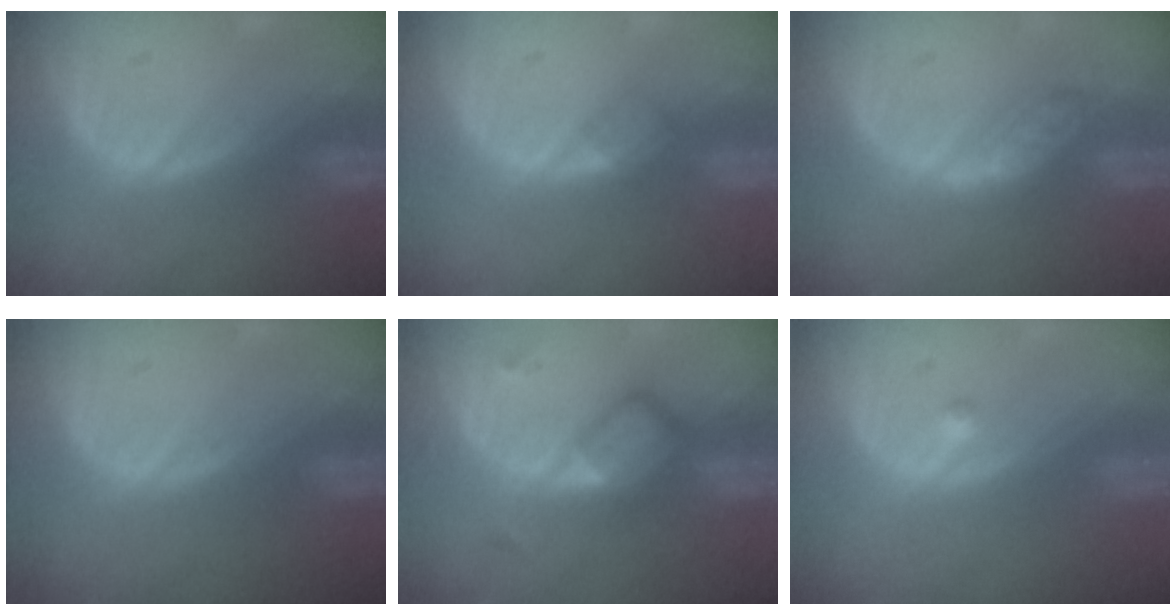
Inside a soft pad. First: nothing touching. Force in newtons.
{"total": 1.8, "press": 1.8, "slide": 0.2}
{"total": 4.7, "press": 4.5, "slide": 1.5}
{"total": 0.0}
{"total": 5.8, "press": 5.1, "slide": 2.8}
{"total": 0.8, "press": 0.6, "slide": 0.4}